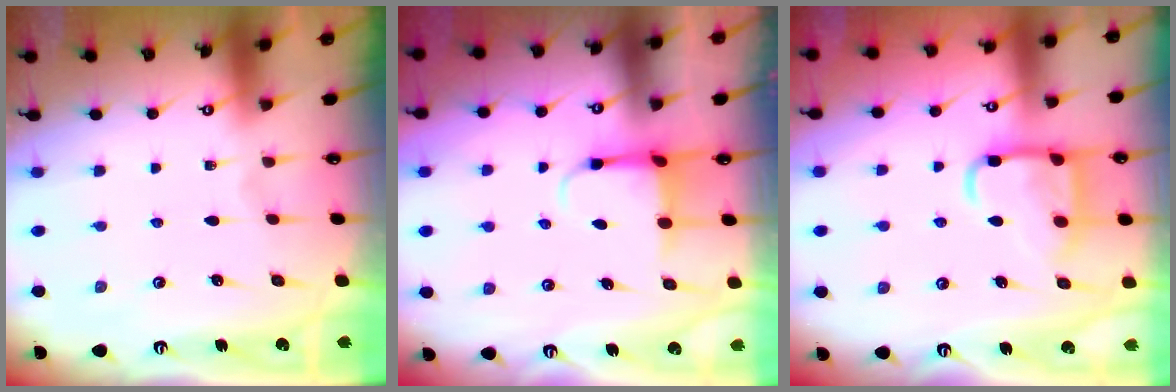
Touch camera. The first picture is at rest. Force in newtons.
{"total": 4.5, "press": 4.4, "slide": 0.9}
{"total": 12.7, "press": 12.6, "slide": 1.4}